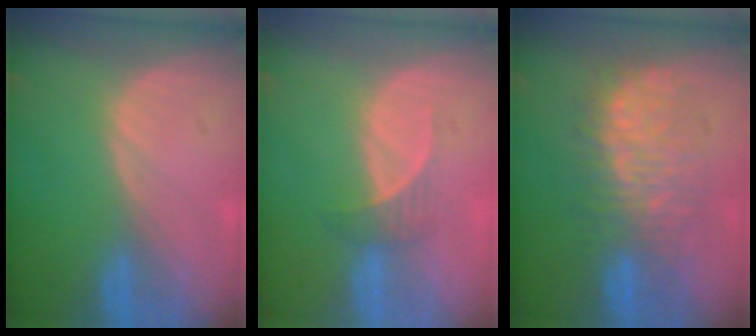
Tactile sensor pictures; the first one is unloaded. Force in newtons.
{"total": 2.5, "press": 2.3, "slide": 0.9}
{"total": 9.1, "press": 9.1, "slide": 0.6}